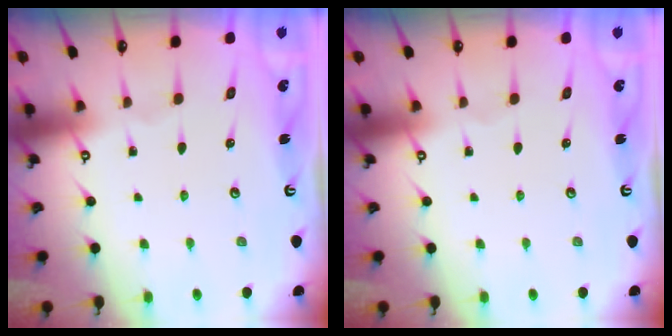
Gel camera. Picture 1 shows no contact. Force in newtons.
{"total": 0.0}